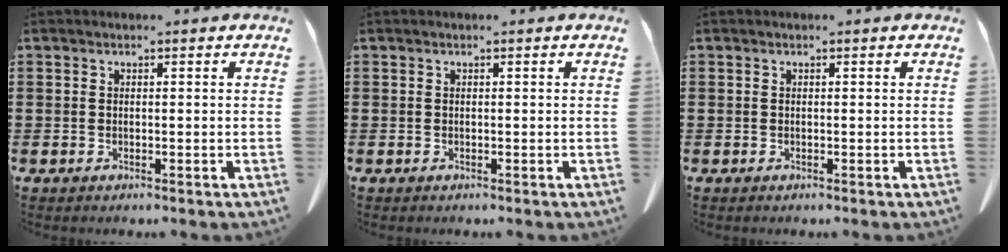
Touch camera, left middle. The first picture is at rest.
{"total": 0.0}
{"total": 0.0}